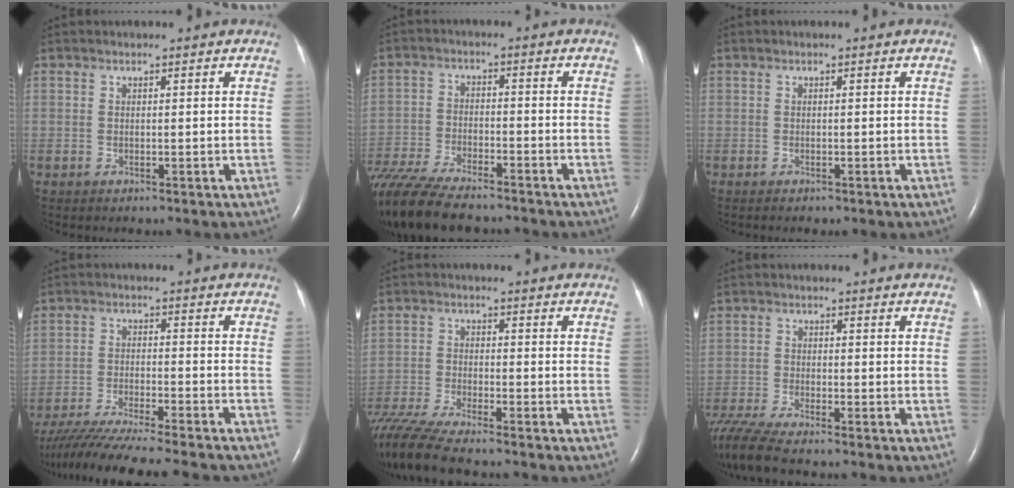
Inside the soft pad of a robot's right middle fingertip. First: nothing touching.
{"total": 15.0, "force": [-12.7, 2.9, 7.4], "torque": [-0.149, -0.028, -0.208]}
{"total": 0.6, "force": [-0.4, 0.2, 0.3], "torque": [-0.009, -0.002, -0.001]}
{"total": 18.7, "force": [-16.6, 0.1, 8.7], "torque": [-0.158, -0.043, -0.257]}
{"total": 10.6, "force": [-9.3, -0.1, 5.0], "torque": [-0.096, -0.026, -0.164]}
{"total": 8.1, "force": [-7.2, -0.2, 3.7], "torque": [-0.077, -0.022, -0.131]}